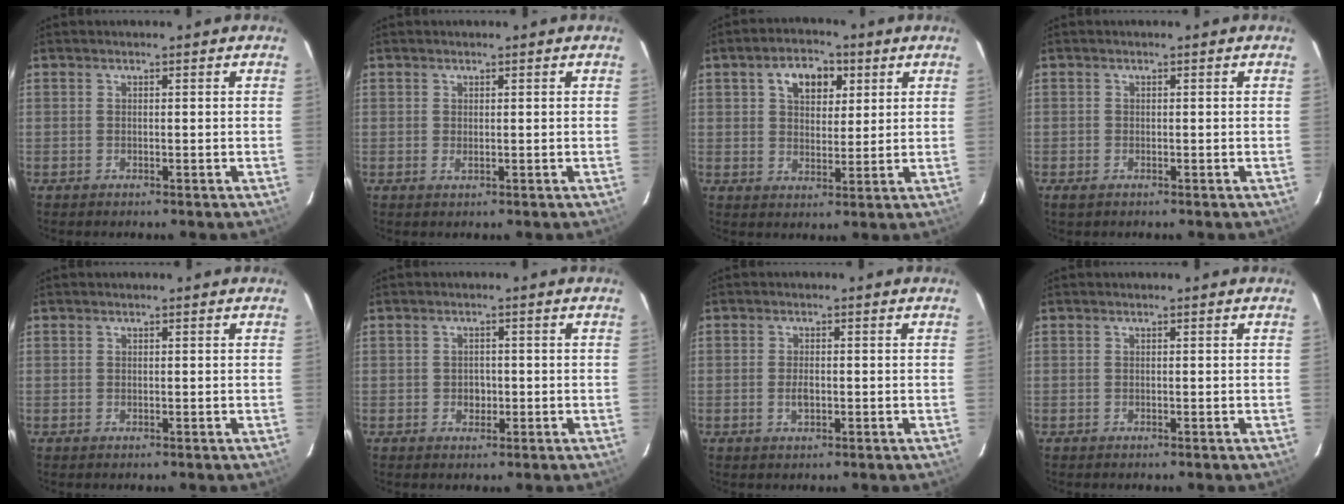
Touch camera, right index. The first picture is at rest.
{"total": 0.6, "force": [0.1, 0.2, 0.5], "torque": [-0.012, -0.001, 0.003]}
{"total": 7.8, "force": [3.3, 5.0, 5.1], "torque": [-0.083, 0.022, 0.056]}
{"total": 1.2, "force": [-0.7, 0.7, 0.6], "torque": [-0.012, -0.004, -0.015]}
{"total": 0.0}
{"total": 1.9, "force": [-0.5, 1.7, 0.7], "torque": [-0.013, 0.006, -0.005]}
{"total": 2.2, "force": [-0.5, 1.1, 1.9], "torque": [-0.036, -0.001, -0.009]}
{"total": 0.0}